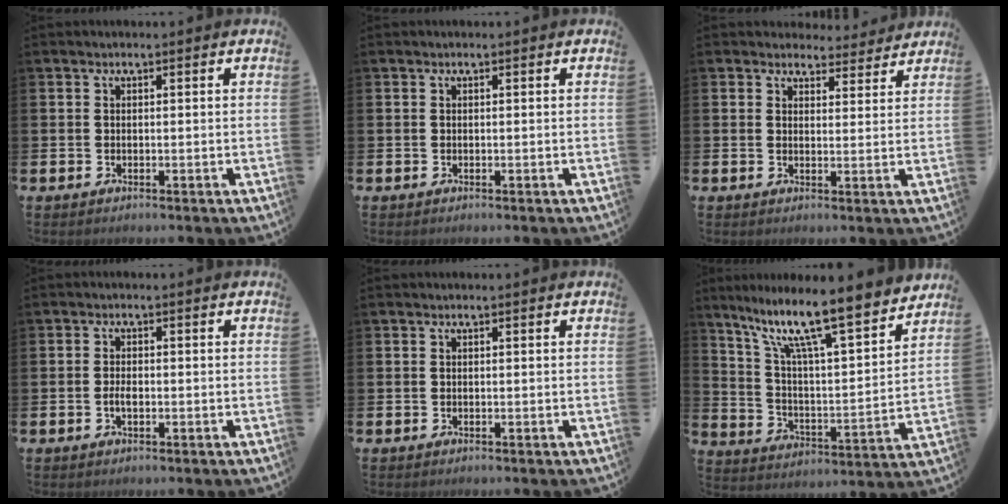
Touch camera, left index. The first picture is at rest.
{"total": 0.0}
{"total": 3.7, "force": [3.4, 1.3, -0.1], "torque": [0.002, -0.021, 0.059]}
{"total": 1.8, "force": [-0.4, 0.9, 1.5], "torque": [-0.027, 0.001, -0.007]}
{"total": 0.0}
{"total": 12.4, "force": [10.1, 1.6, 7.1], "torque": [-0.159, -0.073, 0.164]}